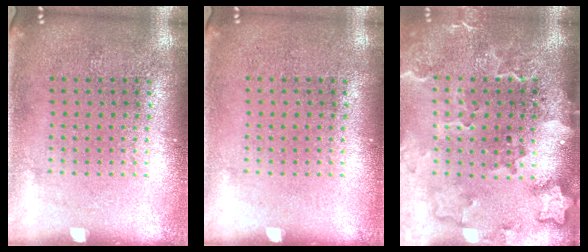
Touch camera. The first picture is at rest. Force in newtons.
{"total": 0.0}
{"total": 2.9, "press": 2.2, "slide": 1.8}